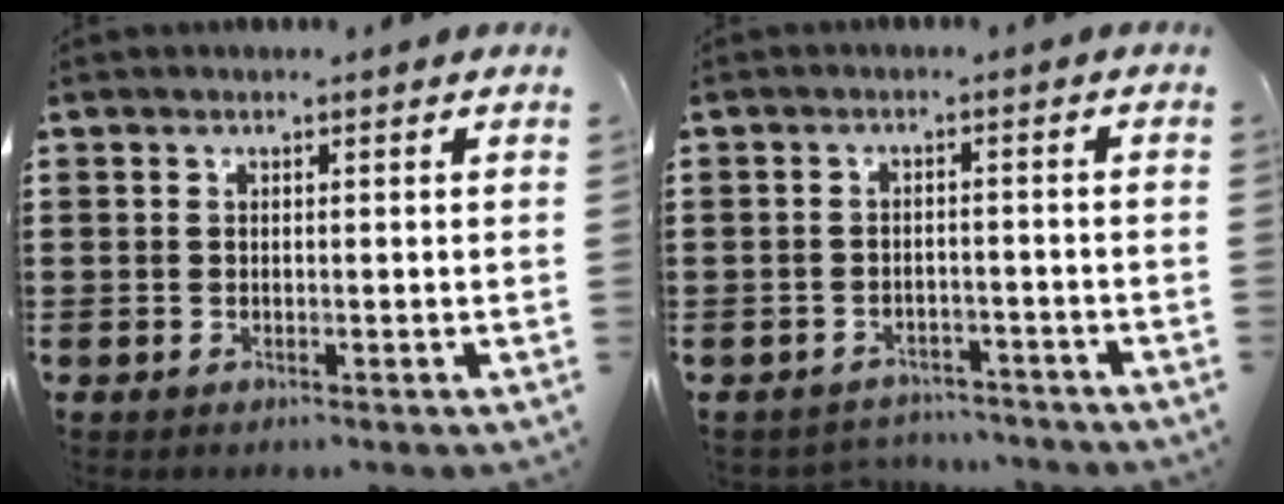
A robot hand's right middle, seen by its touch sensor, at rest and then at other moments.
{"total": 2.7, "force": [-2.6, 0.5, -0.3], "torque": [-0.005, -0.002, -0.058]}